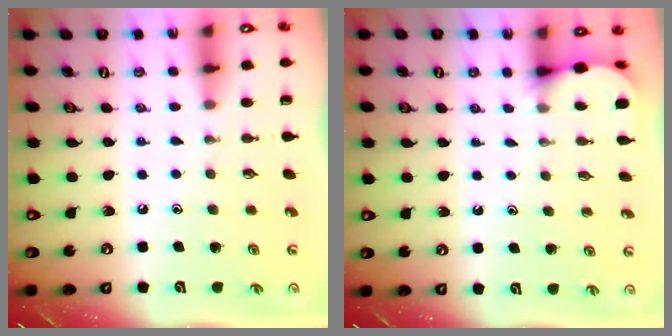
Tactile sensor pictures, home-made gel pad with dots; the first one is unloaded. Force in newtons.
{"total": 1.3, "press": 1.3, "slide": 0.1}